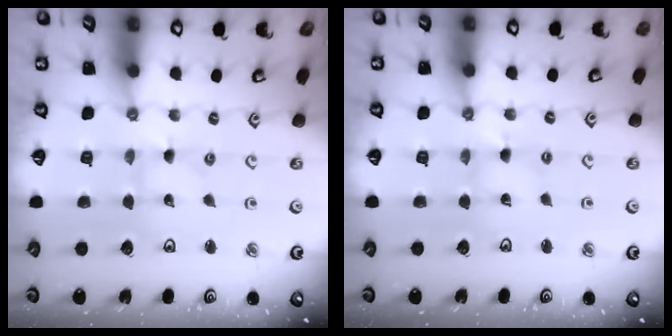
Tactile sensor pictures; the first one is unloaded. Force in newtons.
{"total": 2.0, "press": 1.9, "slide": 0.3}